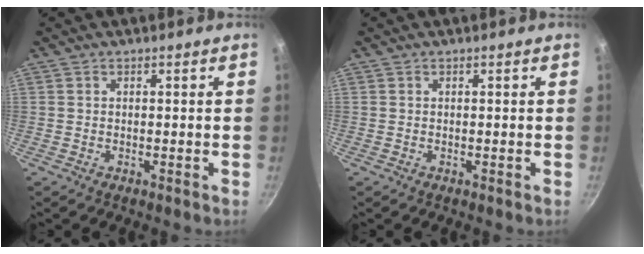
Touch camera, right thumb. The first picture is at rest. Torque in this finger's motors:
{"motor_torque": [0.08, 0.08, -0.06, 0.06, 0.00]}